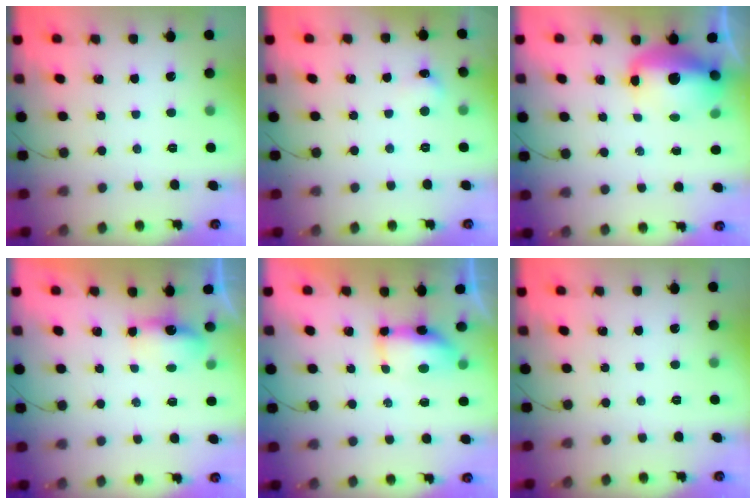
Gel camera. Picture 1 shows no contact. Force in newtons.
{"total": 5.3, "press": 5.0, "slide": 1.5}
{"total": 12.4, "press": 11.9, "slide": 3.4}
{"total": 5.2, "press": 5.0, "slide": 1.3}
{"total": 6.7, "press": 6.7, "slide": 0.6}
{"total": 0.0}